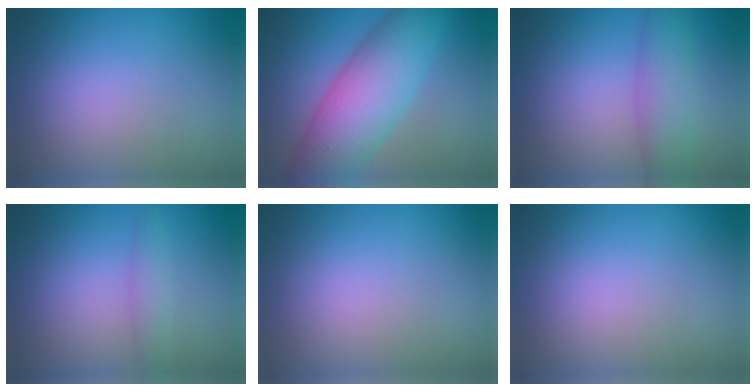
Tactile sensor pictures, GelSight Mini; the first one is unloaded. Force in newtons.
{"total": 8.8, "press": 8.8, "slide": 0.3}
{"total": 4.4, "press": 4.4, "slide": 0.1}
{"total": 1.6, "press": 1.6, "slide": 0.1}
{"total": 0.0}
{"total": 0.0}